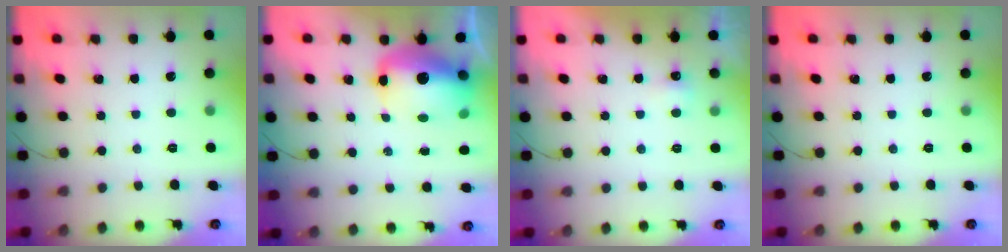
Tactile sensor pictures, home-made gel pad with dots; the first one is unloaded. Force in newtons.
{"total": 14.9, "press": 14.5, "slide": 3.4}
{"total": 3.3, "press": 3.1, "slide": 0.9}
{"total": 0.0}